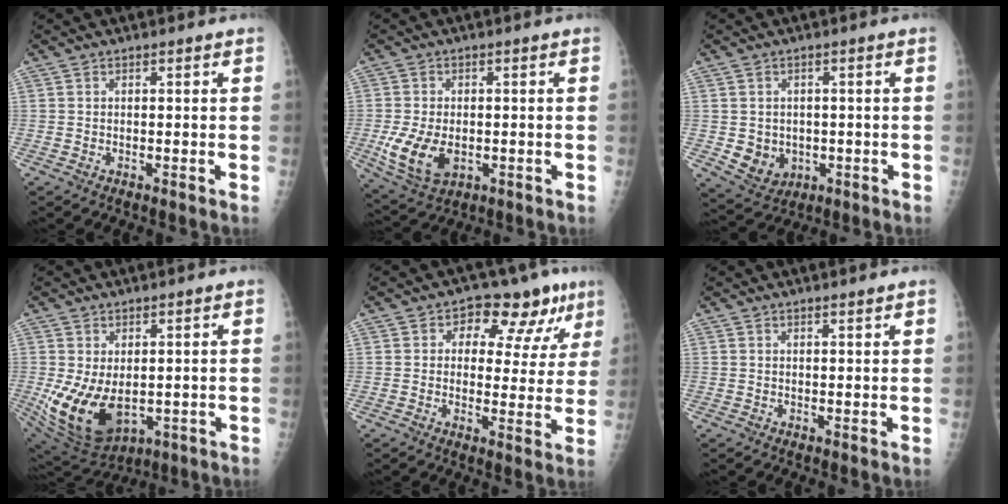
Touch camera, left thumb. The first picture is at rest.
{"total": 9.5, "force": [-1.9, 6.2, 7.0], "torque": [-0.135, -0.008, -0.023]}
{"total": 6.5, "force": [-1.0, 5.7, 3.0], "torque": [-0.027, 0.001, 0.003]}
{"total": 12.9, "force": [-1.1, 8.2, 9.9], "torque": [-0.176, -0.018, 0.011]}
{"total": 11.9, "force": [6.0, 7.2, 7.3], "torque": [-0.037, -0.009, 0.074]}
{"total": 0.9, "force": [0.8, 0.0, 0.4], "torque": [-0.007, -0.006, 0.014]}